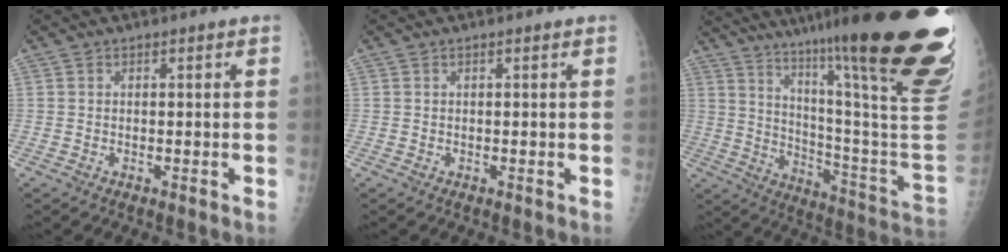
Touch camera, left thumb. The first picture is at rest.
{"total": 0.0}
{"total": 37.3, "force": [23.5, 4.6, 28.6], "torque": [-0.296, -0.100, 0.344]}